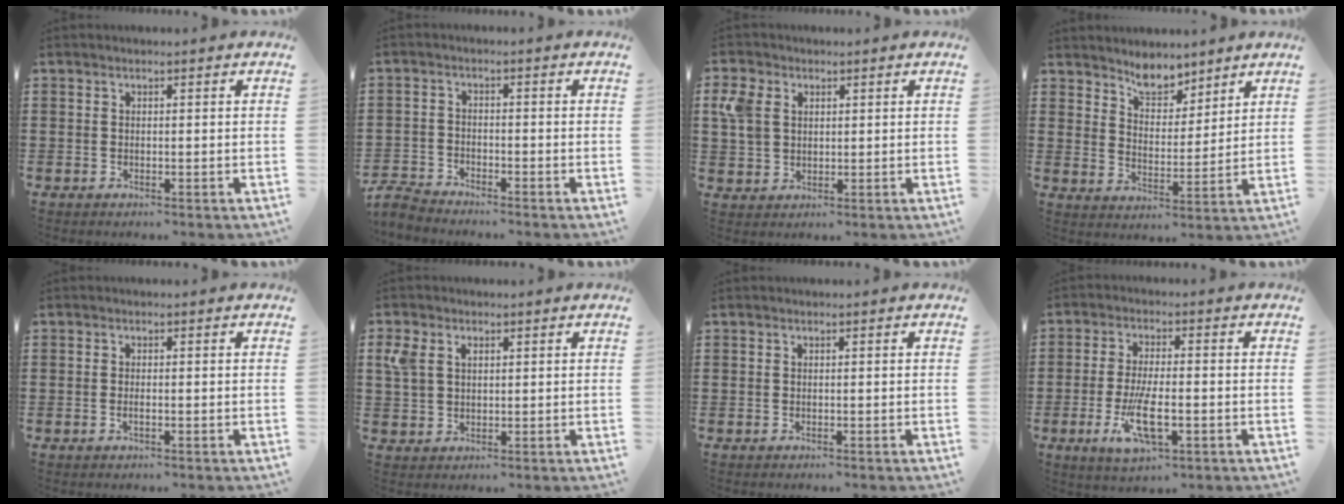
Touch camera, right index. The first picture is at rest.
{"total": 3.1, "force": [-3.0, 0.3, 0.2], "torque": [-0.016, 0.000, -0.065]}
{"total": 5.0, "force": [1.9, 3.8, 2.6], "torque": [-0.081, 0.010, 0.032]}
{"total": 5.9, "force": [5.1, 2.4, 1.5], "torque": [-0.043, -0.014, 0.094]}
{"total": 0.7, "force": [-0.4, 0.1, 0.6], "torque": [-0.012, -0.004, -0.006]}
{"total": 3.3, "force": [1.4, 2.4, 1.7], "torque": [-0.043, 0.009, 0.026]}
{"total": 0.0}
{"total": 8.2, "force": [-2.5, 2.6, 7.4], "torque": [-0.158, -0.018, -0.046]}